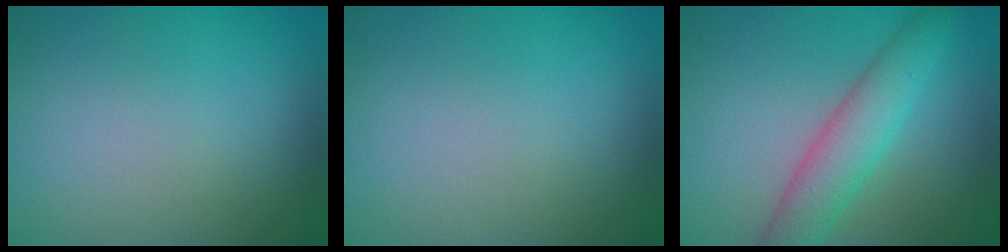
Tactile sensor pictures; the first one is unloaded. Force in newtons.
{"total": 0.0}
{"total": 4.6, "press": 4.6, "slide": 0.2}